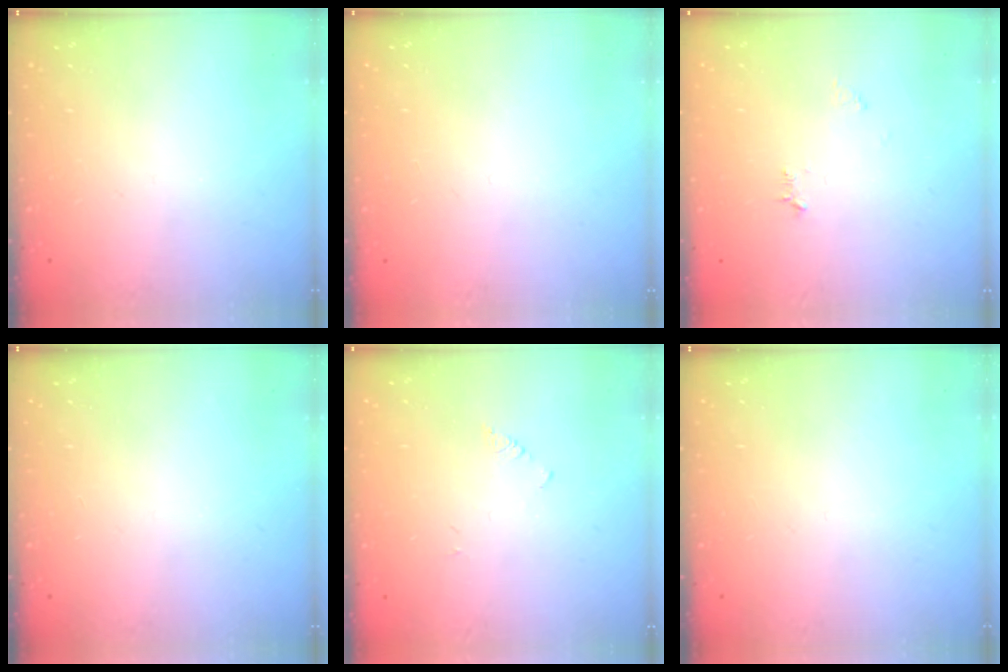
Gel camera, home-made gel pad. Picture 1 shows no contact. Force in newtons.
{"total": 0.7, "press": 0.6, "slide": 0.1}
{"total": 4.9, "press": 4.9, "slide": 0.5}
{"total": 0.0}
{"total": 1.0, "press": 0.9, "slide": 0.2}
{"total": 0.0}